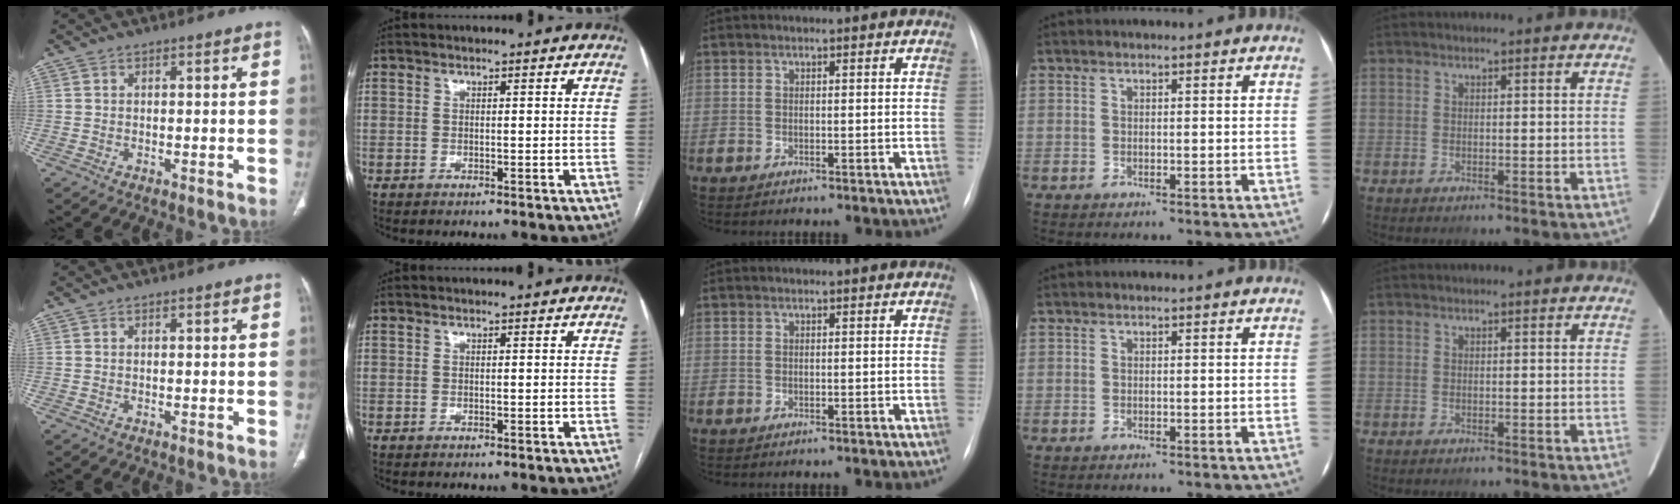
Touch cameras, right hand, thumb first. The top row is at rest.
{}